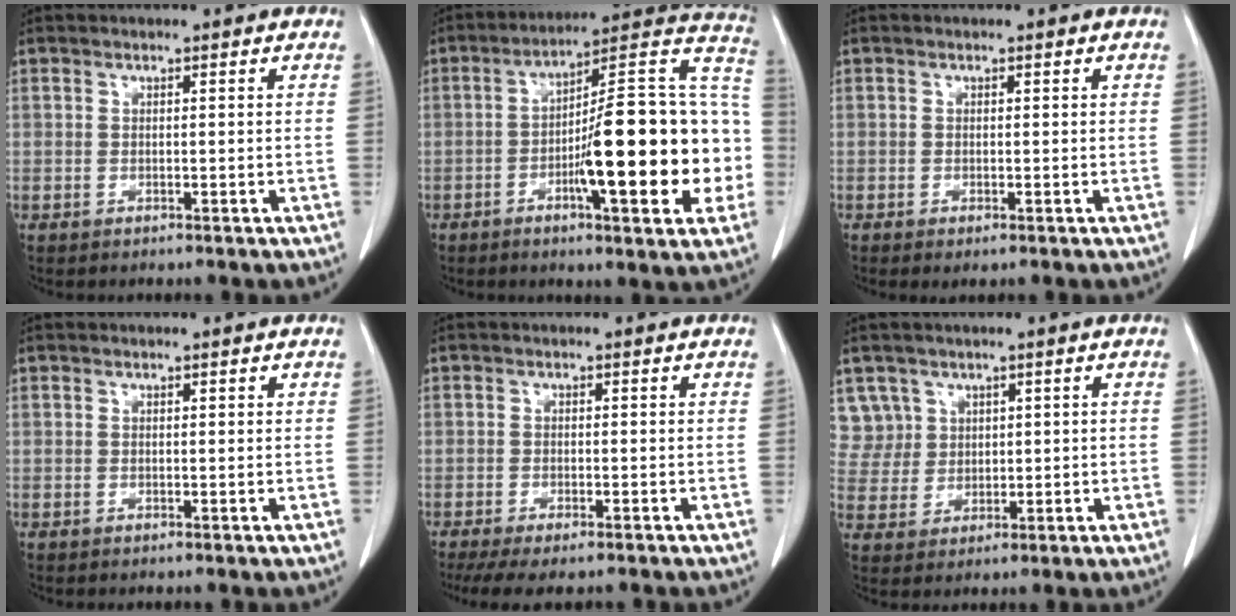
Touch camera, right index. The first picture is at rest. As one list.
[{"total": 22.8, "force": [-4.6, 3.9, 22.0], "torque": [-0.263, 0.029, -0.064]}, {"total": 1.2, "force": [-0.5, 0.4, 1.1], "torque": [-0.015, -0.001, -0.006]}, {"total": 0.0}, {"total": 7.3, "force": [-5.6, 1.6, 4.4], "torque": [-0.063, -0.010, -0.088]}, {"total": 5.5, "force": [2.8, 4.7, -0.5], "torque": [0.020, 0.011, 0.061]}]